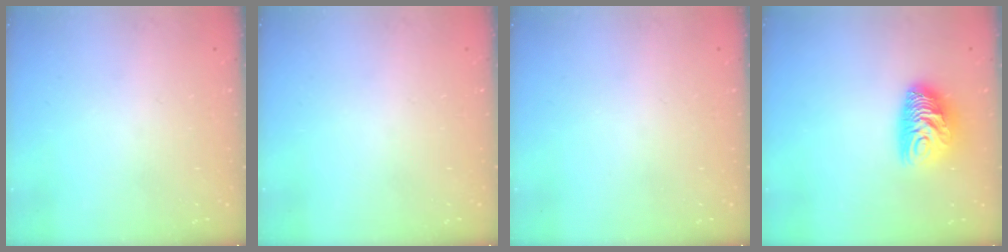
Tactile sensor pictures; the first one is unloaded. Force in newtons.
{"total": 0.0}
{"total": 0.0}
{"total": 10.3, "press": 10.3, "slide": 0.5}